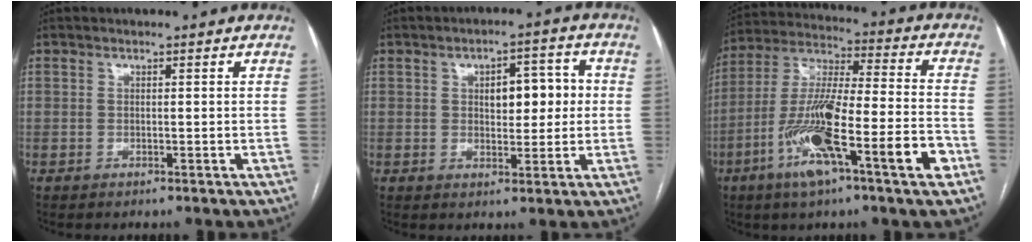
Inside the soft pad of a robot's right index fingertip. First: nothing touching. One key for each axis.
{"total": 6.9, "fx": 1.0, "fy": 3.2, "fz": 6.0, "tx": -0.077, "ty": 0.022, "tz": 0.017}
{"total": 19.3, "fx": -8.0, "fy": 1.6, "fz": 17.5, "tx": -0.310, "ty": -0.007, "tz": -0.139}